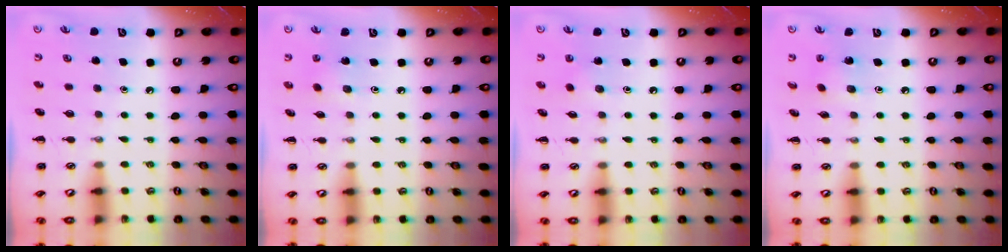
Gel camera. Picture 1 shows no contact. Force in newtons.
{"total": 2.2, "press": 2.1, "slide": 0.7}
{"total": 3.8, "press": 3.6, "slide": 1.1}
{"total": 2.8, "press": 2.7, "slide": 0.8}